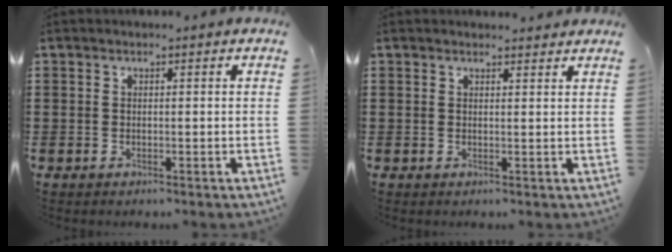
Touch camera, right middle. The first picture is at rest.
{"total": 1.2, "force": [1.1, 0.2, 0.1], "torque": [0.003, -0.001, 0.020]}